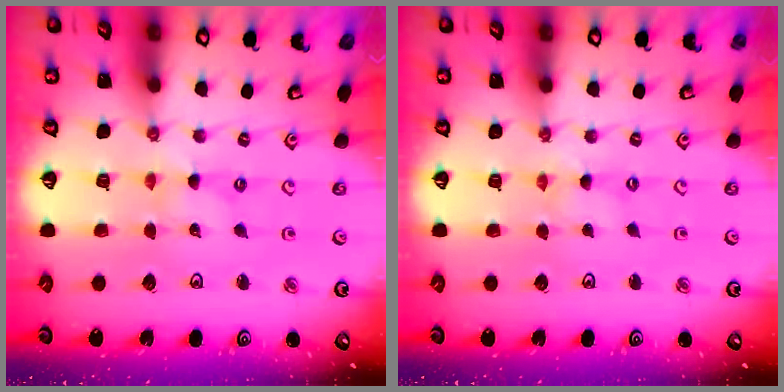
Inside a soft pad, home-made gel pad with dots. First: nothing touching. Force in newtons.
{"total": 0.0}